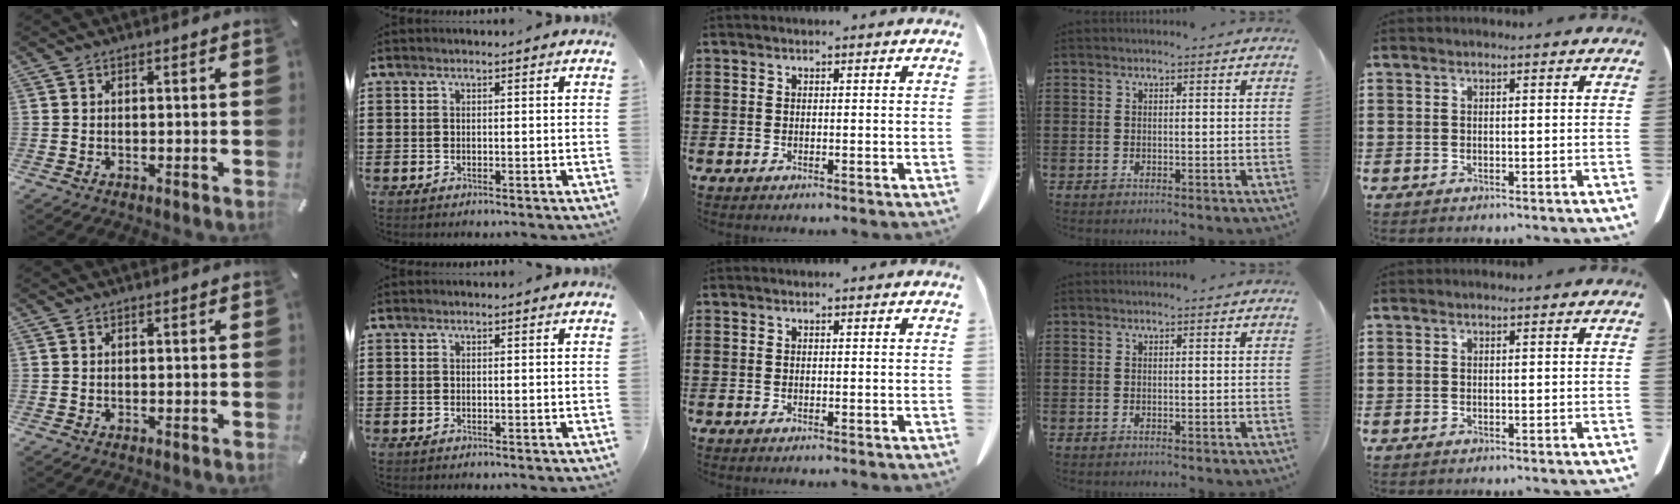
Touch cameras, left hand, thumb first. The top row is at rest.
{}